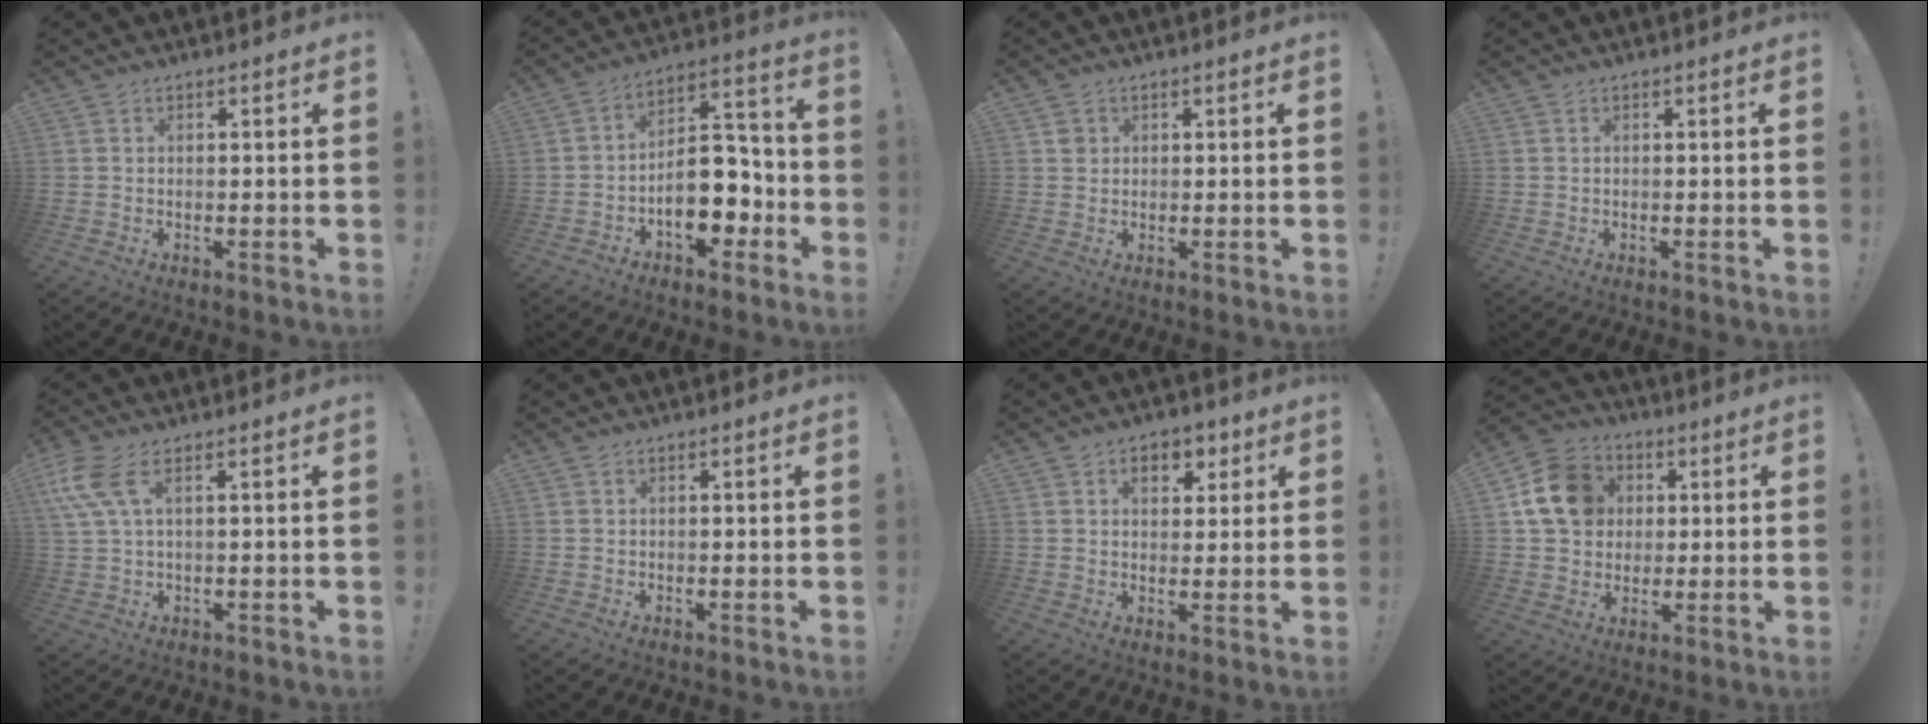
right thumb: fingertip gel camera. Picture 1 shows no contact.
{"total": 14.2, "force": [-5.4, 8.6, 9.8], "torque": [-0.139, 0.030, -0.084]}
{"total": 1.9, "force": [0.7, 1.8, 0.1], "torque": [0.008, -0.001, 0.011]}
{"total": 0.0}
{"total": 7.6, "force": [2.9, 2.7, 6.5], "torque": [-0.134, -0.003, 0.061]}
{"total": 0.0}
{"total": 6.9, "force": [2.7, 4.8, 4.1], "torque": [-0.053, 0.000, 0.046]}
{"total": 14.6, "force": [3.6, 12.4, 6.9], "torque": [-0.097, 0.006, 0.079]}